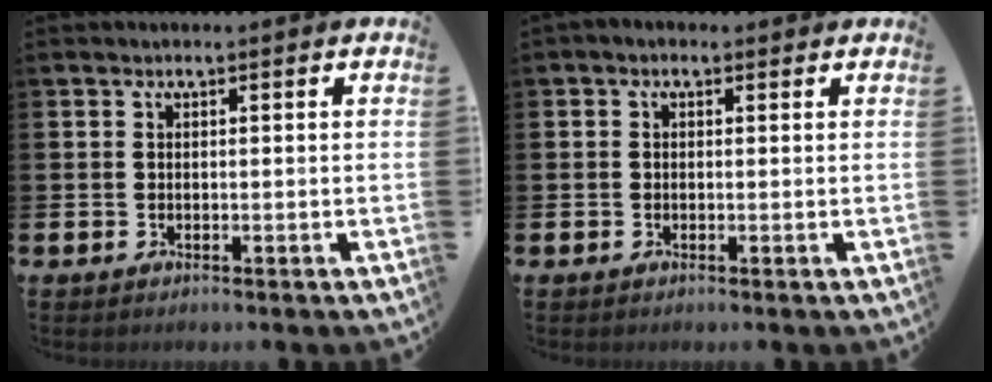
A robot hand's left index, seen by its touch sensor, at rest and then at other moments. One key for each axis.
{"total": 0.6, "fx": -0.1, "fy": 0.5, "fz": 0.4, "tx": -0.007, "ty": 0.006, "tz": -0.004}